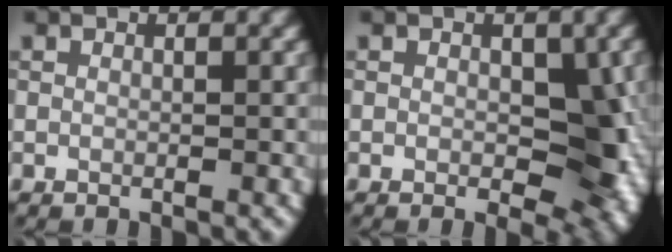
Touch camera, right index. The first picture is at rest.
{"total": 5.9, "force": [-0.3, 3.3, 4.9], "torque": [-0.053, -0.004, -0.005]}